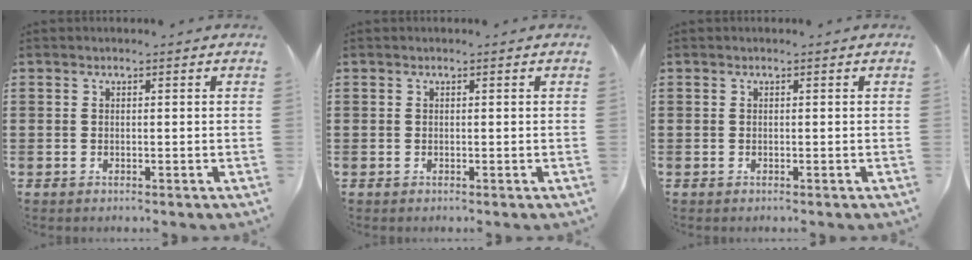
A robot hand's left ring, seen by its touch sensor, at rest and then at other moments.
{"total": 0.0}
{"total": 0.0}